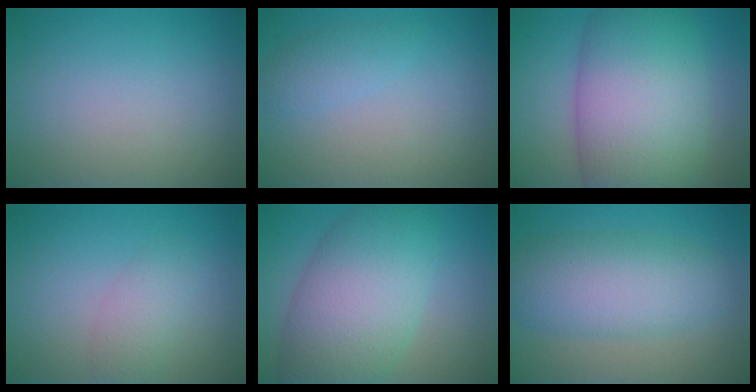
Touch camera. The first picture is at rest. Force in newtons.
{"total": 1.7, "press": 1.7, "slide": 0.1}
{"total": 13.1, "press": 13.1, "slide": 0.2}
{"total": 2.2, "press": 2.2, "slide": 0.2}
{"total": 10.2, "press": 10.2, "slide": 0.1}
{"total": 6.6, "press": 6.6, "slide": 0.2}